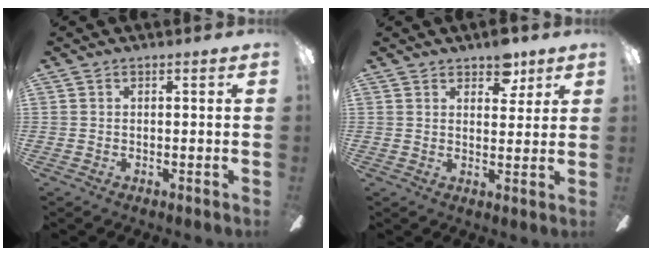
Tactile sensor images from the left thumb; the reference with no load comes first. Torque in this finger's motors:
{"motor_torque": [0.91, 0.26, 0.71, -0.28, 0.00]}